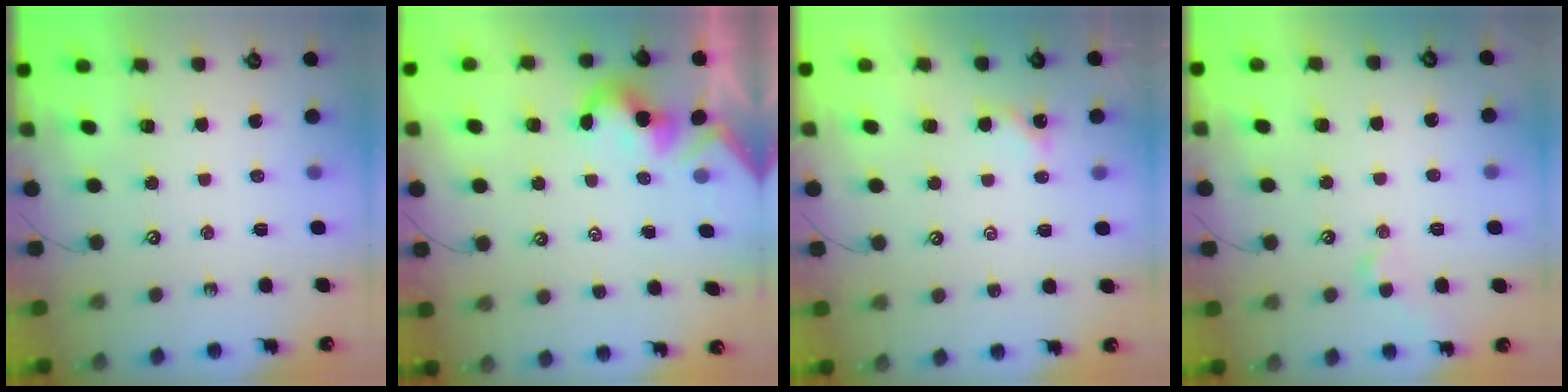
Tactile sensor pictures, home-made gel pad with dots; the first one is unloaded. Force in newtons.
{"total": 2.1, "press": 2.1, "slide": 0.4}
{"total": 0.0}
{"total": 1.1, "press": 1.1, "slide": 0.2}